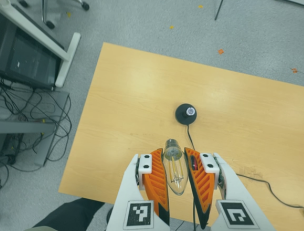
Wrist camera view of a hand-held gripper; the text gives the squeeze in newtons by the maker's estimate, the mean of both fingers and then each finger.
{"total": 20.5, "left": 22.3, "right": 18.8}